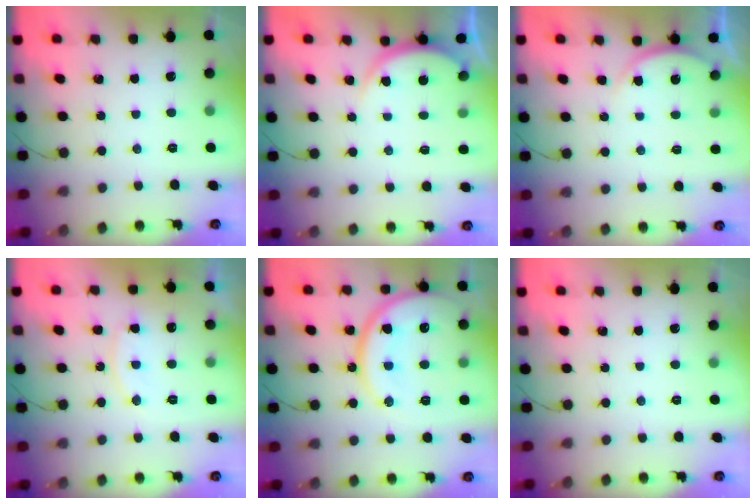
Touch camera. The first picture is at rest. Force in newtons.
{"total": 4.6, "press": 4.6, "slide": 0.4}
{"total": 4.3, "press": 4.2, "slide": 0.6}
{"total": 10.0, "press": 9.9, "slide": 0.7}
{"total": 17.8, "press": 17.7, "slide": 1.4}
{"total": 0.0}